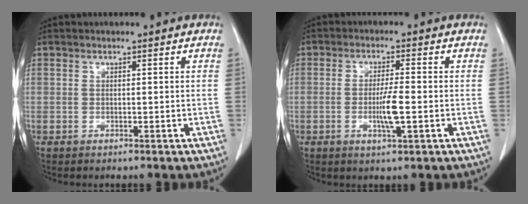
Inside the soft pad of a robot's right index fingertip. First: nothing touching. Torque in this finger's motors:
{"motor_torque": [0.94, -0.06, 0.35, 0.10]}